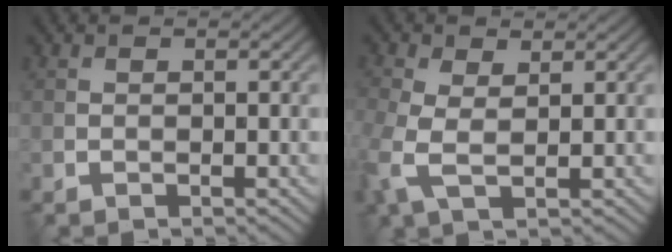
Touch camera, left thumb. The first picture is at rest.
{"total": 5.2, "force": [0.2, 3.1, 4.2], "torque": [-0.130, -0.002, 0.000]}